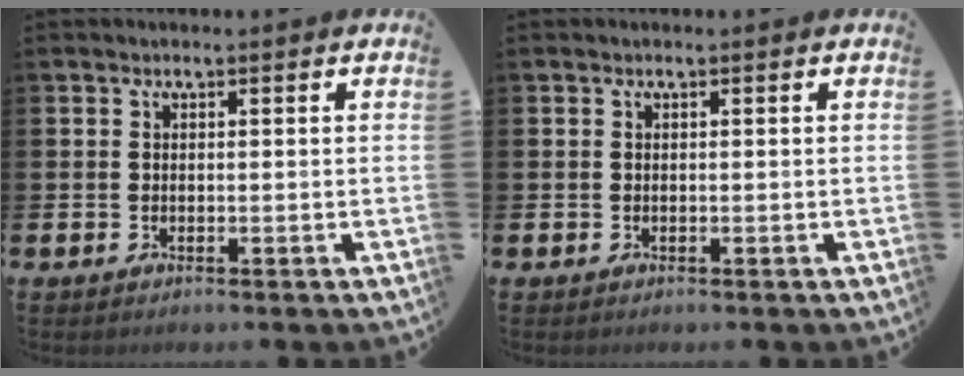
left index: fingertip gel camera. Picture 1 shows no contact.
{"total": 0.0}